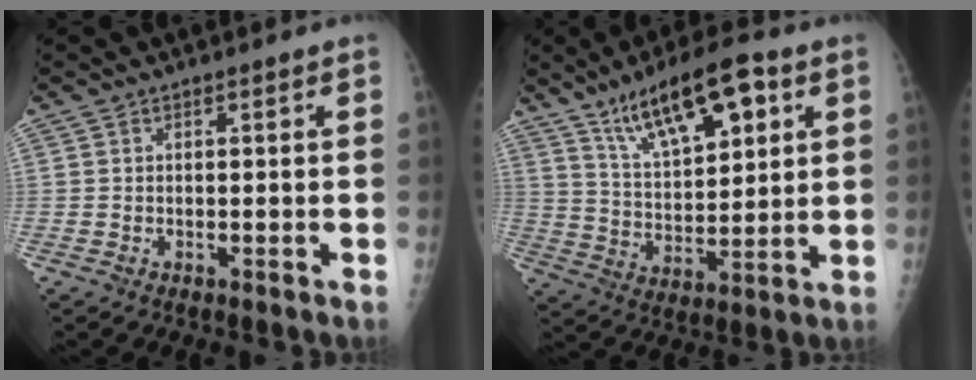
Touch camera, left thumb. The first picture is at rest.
{"total": 15.8, "force": [8.3, 6.0, 12.1], "torque": [-0.168, -0.025, 0.145]}